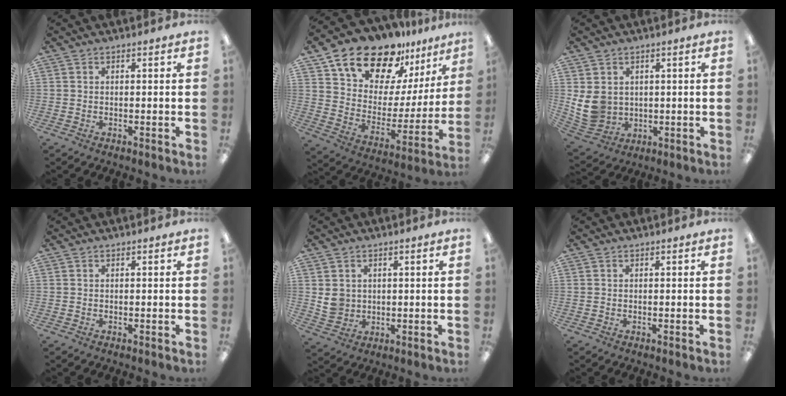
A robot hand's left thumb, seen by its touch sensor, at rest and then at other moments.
{"total": 18.2, "force": [15.1, 8.3, 5.7], "torque": [-0.122, -0.115, 0.272]}
{"total": 8.1, "force": [1.4, 7.1, 3.7], "torque": [-0.096, 0.001, 0.033]}
{"total": 0.0}
{"total": 4.5, "force": [1.2, 4.1, 1.4], "torque": [-0.017, 0.003, 0.024]}
{"total": 0.0}